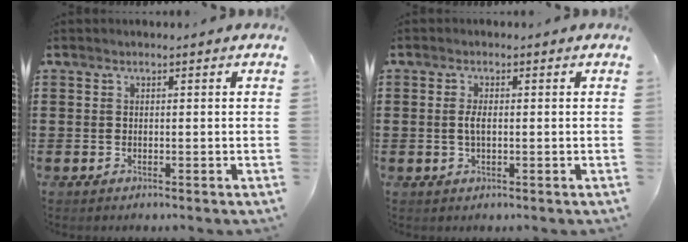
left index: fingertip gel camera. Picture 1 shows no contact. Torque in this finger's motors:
{"motor_torque": [1.53, 0.61, 0.26, 0.06]}